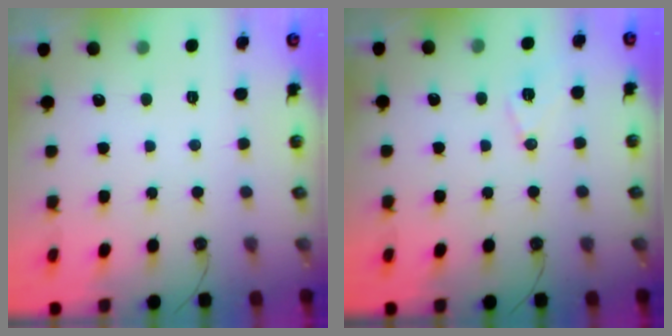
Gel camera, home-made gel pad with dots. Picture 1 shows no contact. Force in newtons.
{"total": 7.1, "press": 6.3, "slide": 3.2}